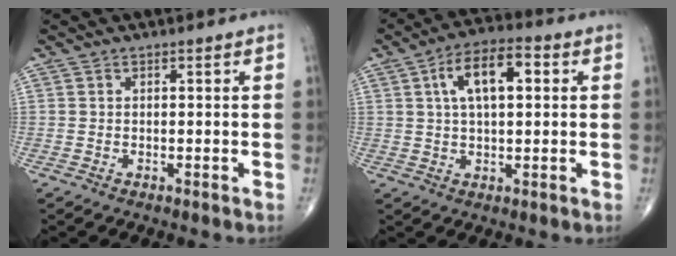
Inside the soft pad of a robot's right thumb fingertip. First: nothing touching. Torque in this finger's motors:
{"motor_torque": [0.12, 1.75, 0.83, 0.39, 0.08]}